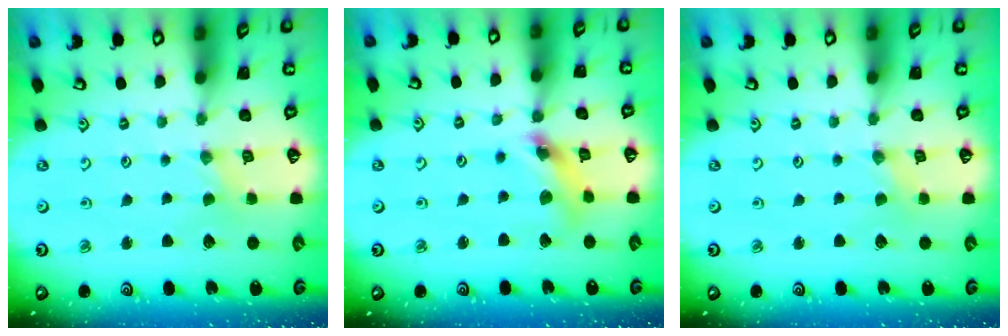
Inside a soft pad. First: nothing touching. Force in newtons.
{"total": 10.0, "press": 9.9, "slide": 1.2}
{"total": 0.0}